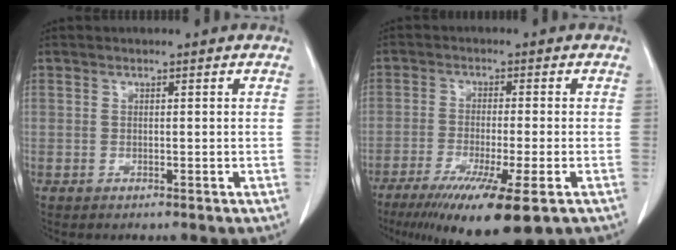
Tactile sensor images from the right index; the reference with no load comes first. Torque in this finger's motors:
{"motor_torque": [1.65, -0.49, 0.43, 0.15]}